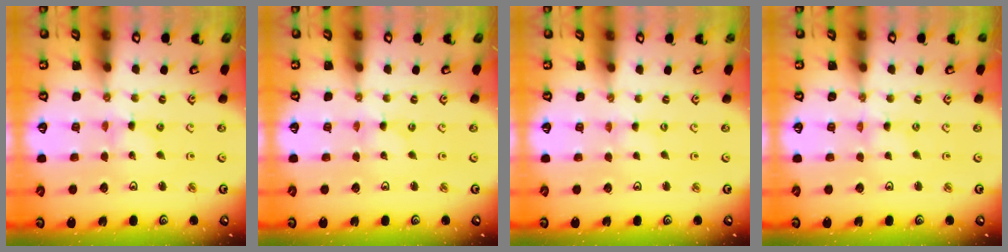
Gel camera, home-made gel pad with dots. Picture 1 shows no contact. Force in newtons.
{"total": 0.0}
{"total": 0.0}
{"total": 0.0}